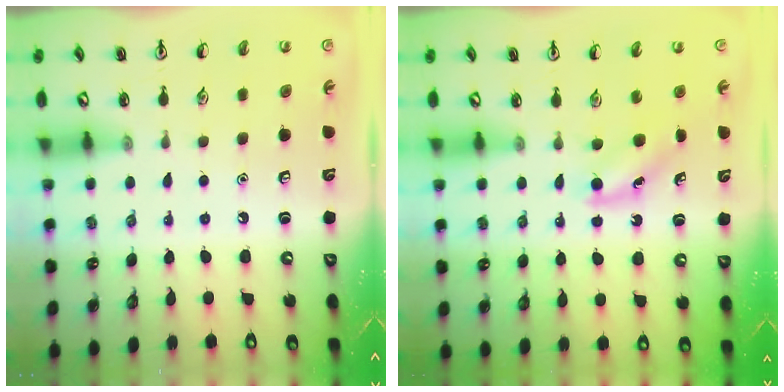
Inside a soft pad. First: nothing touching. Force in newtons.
{"total": 4.2, "press": 3.9, "slide": 1.4}